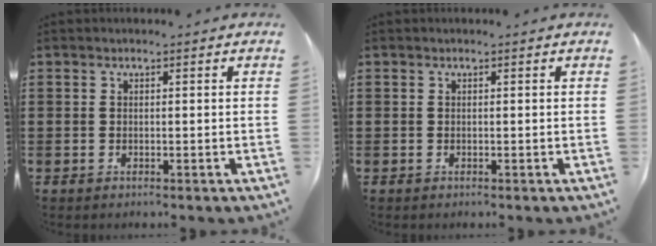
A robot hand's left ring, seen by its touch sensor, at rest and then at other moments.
{"total": 0.0}